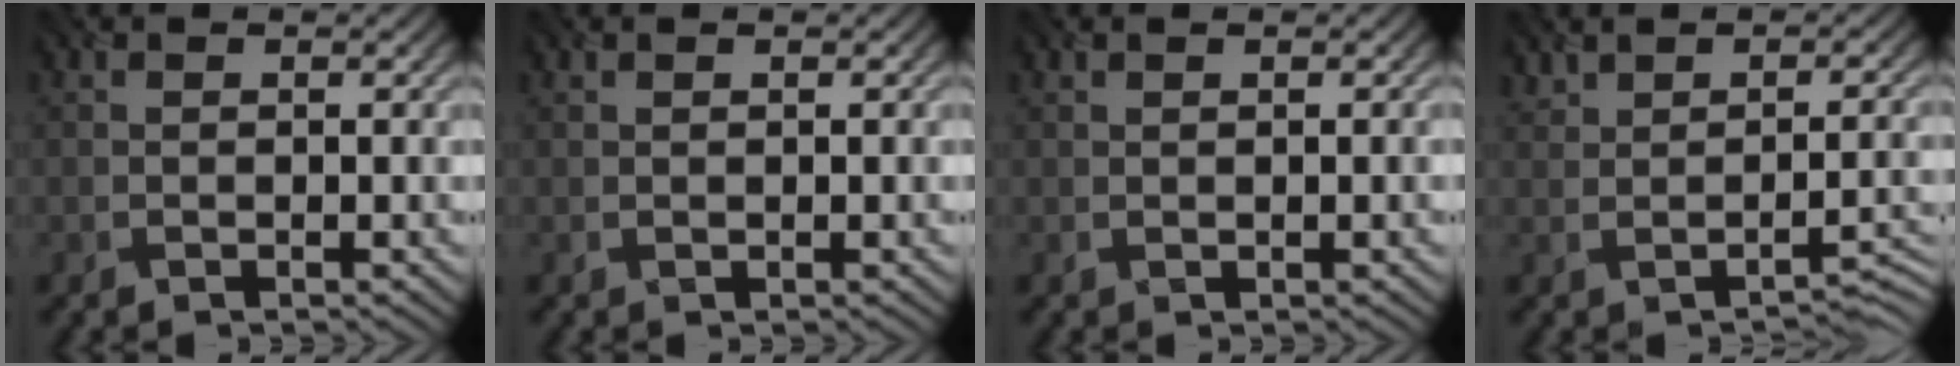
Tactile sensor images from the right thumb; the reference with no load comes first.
{"total": 0.0}
{"total": 0.7, "force": [0.1, 0.4, 0.6], "torque": [-0.006, -0.001, 0.005]}
{"total": 1.7, "force": [-0.1, 0.6, 1.6], "torque": [-0.030, 0.005, 0.001]}